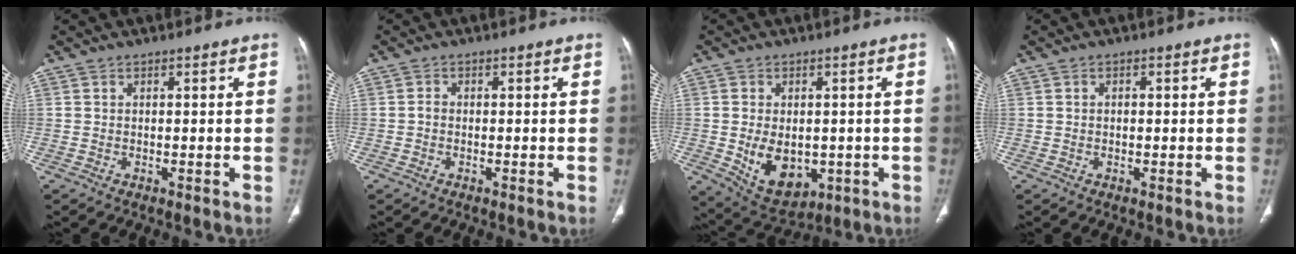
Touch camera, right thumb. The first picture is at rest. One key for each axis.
{"total": 0.9, "fx": -0.3, "fy": 0.7, "fz": 0.6, "tx": -0.008, "ty": 0.002, "tz": -0.009}
{"total": 10.4, "fx": -1.7, "fy": 7.1, "fz": 7.4, "tx": -0.098, "ty": -0.003, "tz": -0.004}
{"total": 0.8, "fx": 0.1, "fy": 0.5, "fz": 0.6, "tx": -0.011, "ty": 0.005, "tz": 0.000}